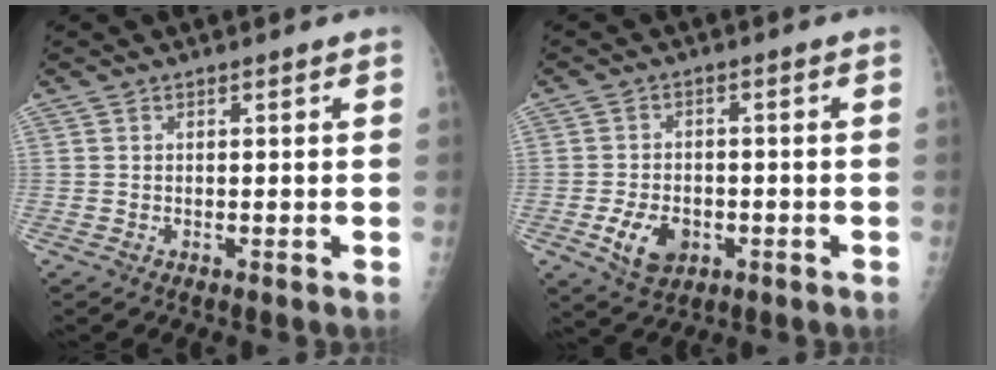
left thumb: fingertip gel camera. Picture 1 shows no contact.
{"total": 6.9, "force": [-2.3, 4.8, 4.4], "torque": [-0.067, 0.003, -0.034]}